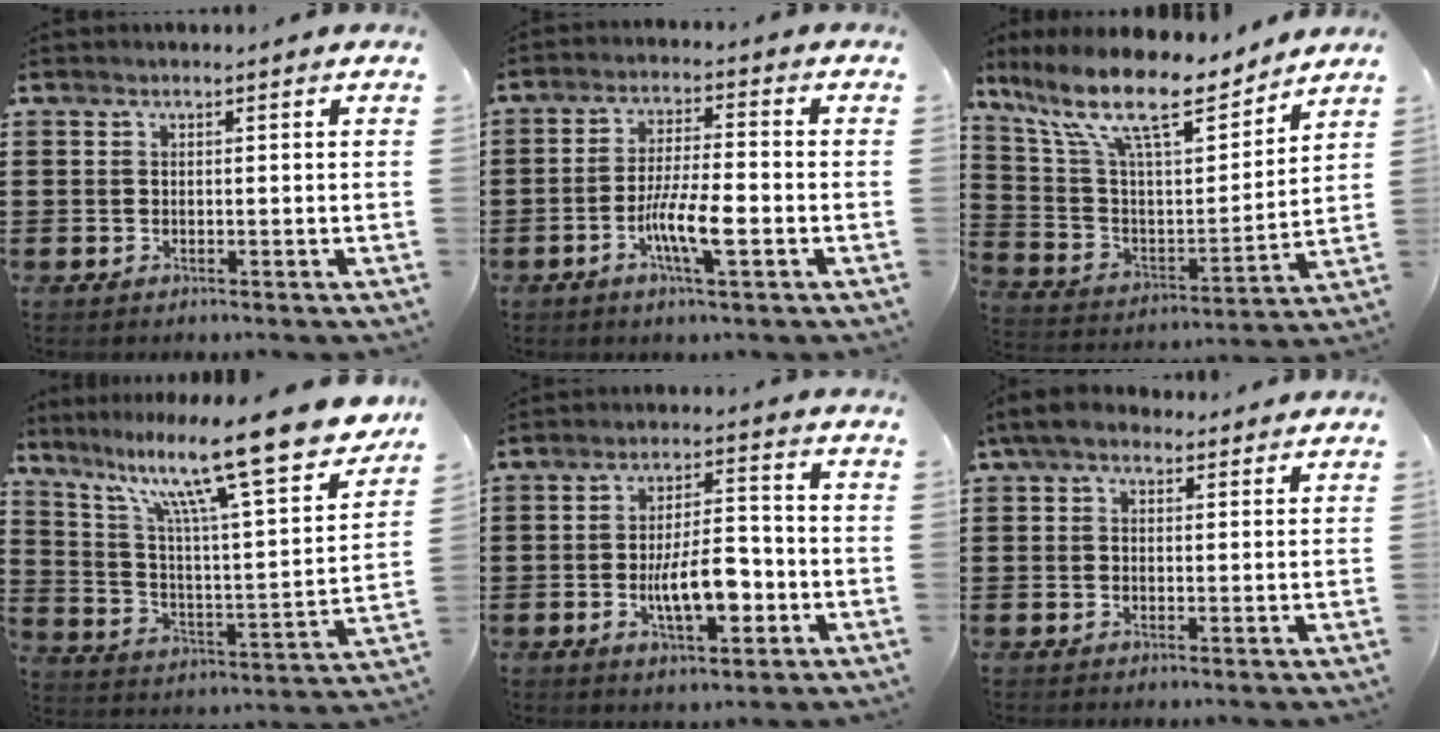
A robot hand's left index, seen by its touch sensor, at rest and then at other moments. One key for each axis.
{"total": 7.7, "fx": -2.8, "fy": 1.6, "fz": 7.0, "tx": -0.140, "ty": -0.008, "tz": -0.054}
{"total": 14.5, "fx": 10.8, "fy": 3.6, "fz": 9.0, "tx": -0.213, "ty": -0.062, "tz": 0.181}
{"total": 16.4, "fx": 12.4, "fy": 1.3, "fz": 10.6, "tx": -0.216, "ty": -0.081, "tz": 0.199}
{"total": 9.2, "fx": -2.6, "fy": 3.7, "fz": 8.0, "tx": -0.136, "ty": -0.005, "tz": -0.051}
{"total": 4.0, "fx": 2.5, "fy": 2.4, "fz": 2.0, "tx": -0.049, "ty": 0.010, "tz": 0.046}